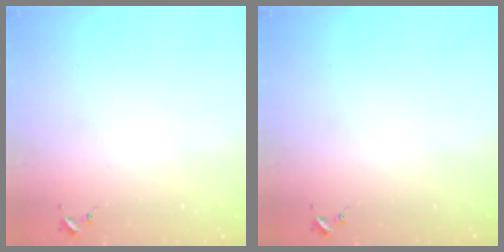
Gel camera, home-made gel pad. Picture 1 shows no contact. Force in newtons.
{"total": 0.0}